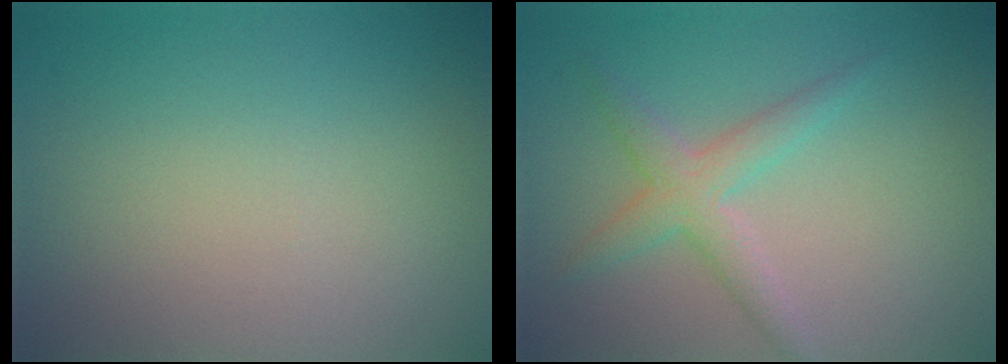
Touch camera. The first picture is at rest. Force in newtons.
{"total": 2.8, "press": 2.8, "slide": 0.0}